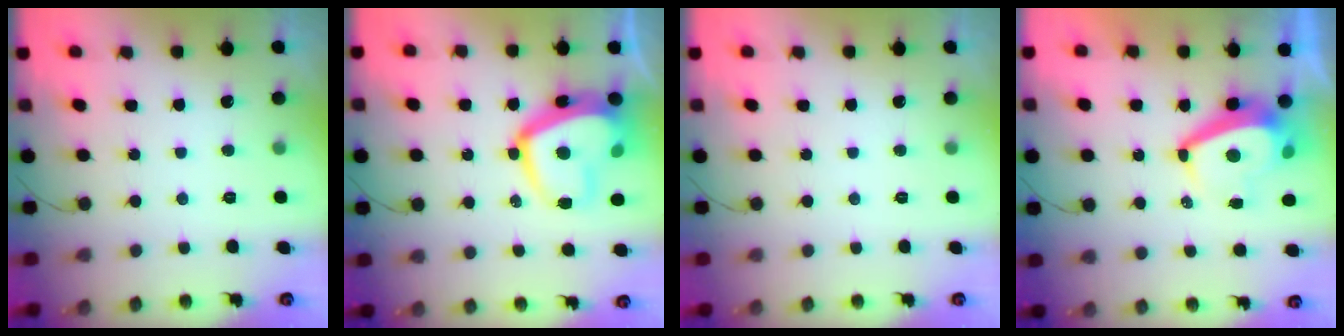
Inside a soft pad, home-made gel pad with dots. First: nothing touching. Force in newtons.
{"total": 18.3, "press": 18.2, "slide": 1.3}
{"total": 0.0}
{"total": 7.8, "press": 7.8, "slide": 0.7}